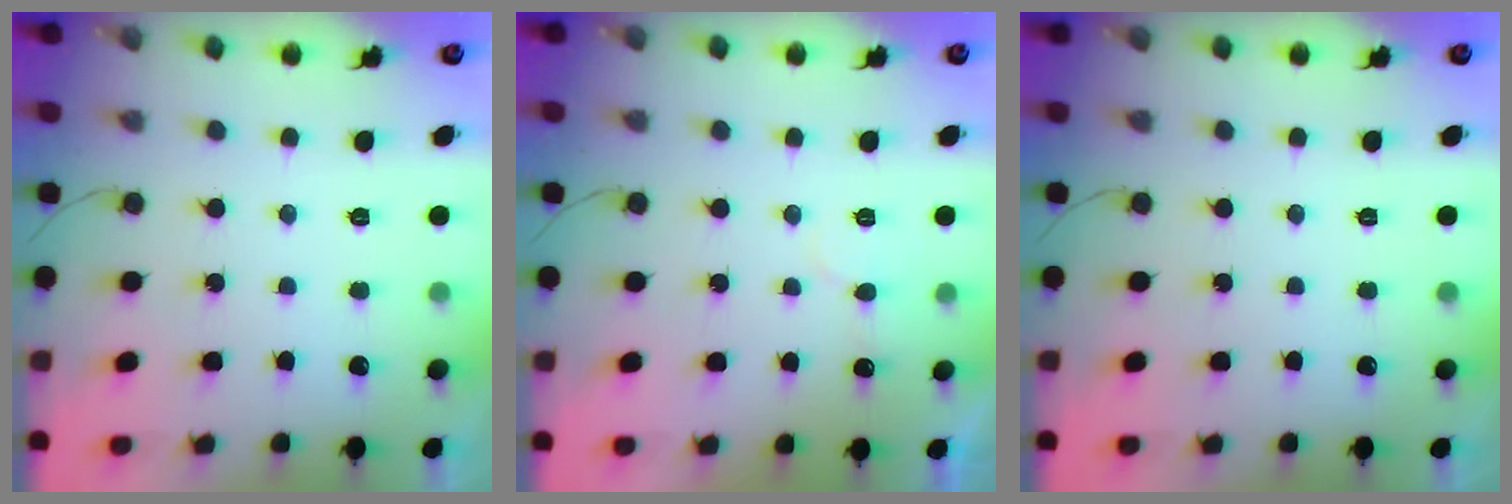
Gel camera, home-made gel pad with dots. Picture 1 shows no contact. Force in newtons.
{"total": 6.5, "press": 6.5, "slide": 0.4}
{"total": 0.0}